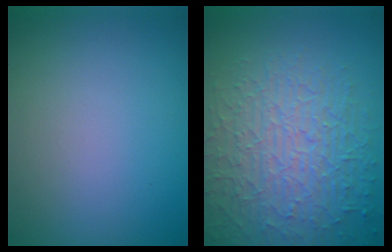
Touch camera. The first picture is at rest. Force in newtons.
{"total": 8.7, "press": 6.1, "slide": 6.2}